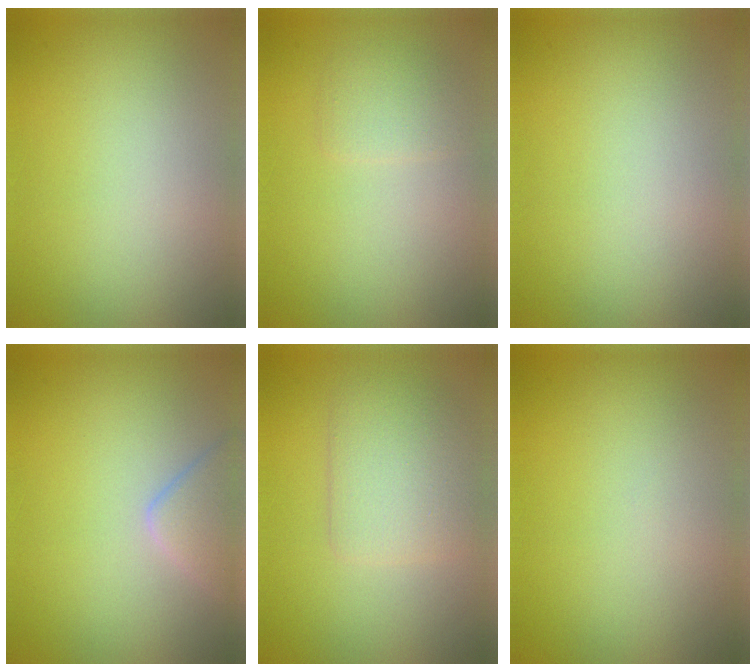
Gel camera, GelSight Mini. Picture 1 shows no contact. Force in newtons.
{"total": 1.6, "press": 1.6, "slide": 0.0}
{"total": 0.0}
{"total": 2.3, "press": 2.3, "slide": 0.2}
{"total": 3.4, "press": 3.4, "slide": 0.1}
{"total": 0.0}